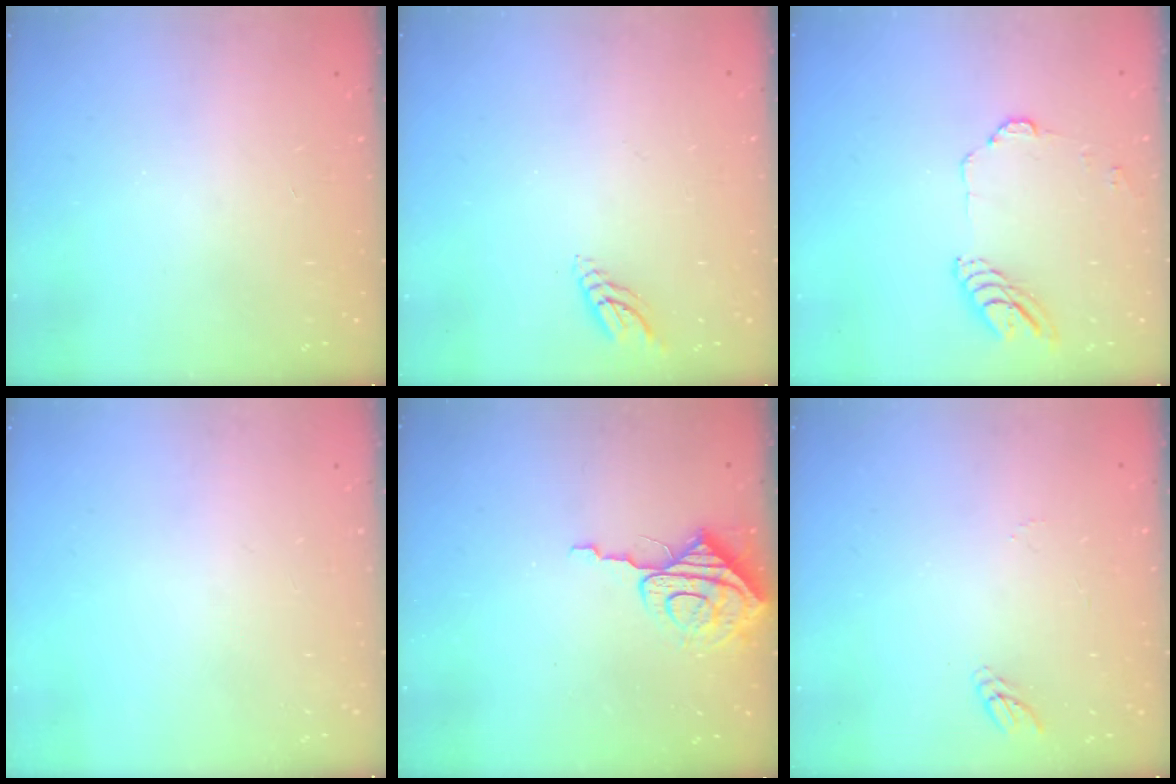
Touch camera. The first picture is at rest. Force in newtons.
{"total": 5.0, "press": 5.0, "slide": 0.5}
{"total": 8.4, "press": 8.4, "slide": 0.3}
{"total": 0.0}
{"total": 8.5, "press": 8.4, "slide": 1.0}
{"total": 5.9, "press": 5.8, "slide": 0.5}